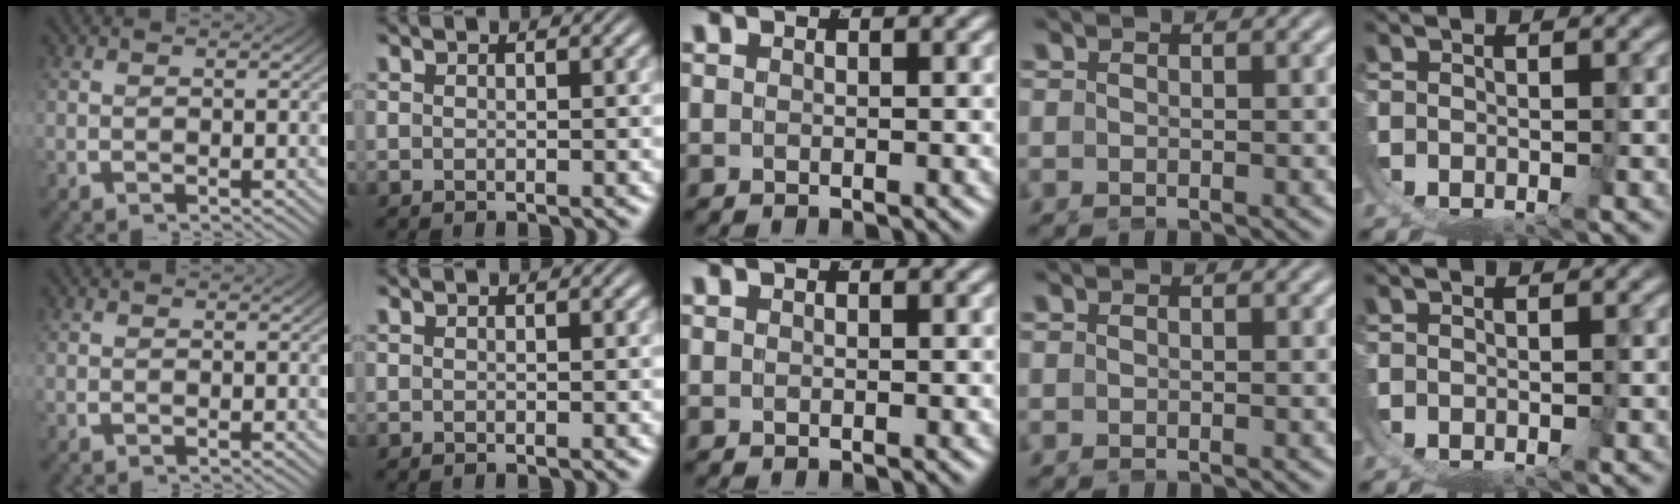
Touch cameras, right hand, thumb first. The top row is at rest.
{}